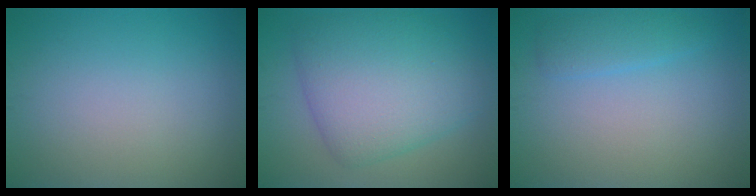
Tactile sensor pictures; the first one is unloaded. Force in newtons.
{"total": 8.2, "press": 8.2, "slide": 0.2}
{"total": 1.9, "press": 1.9, "slide": 0.2}